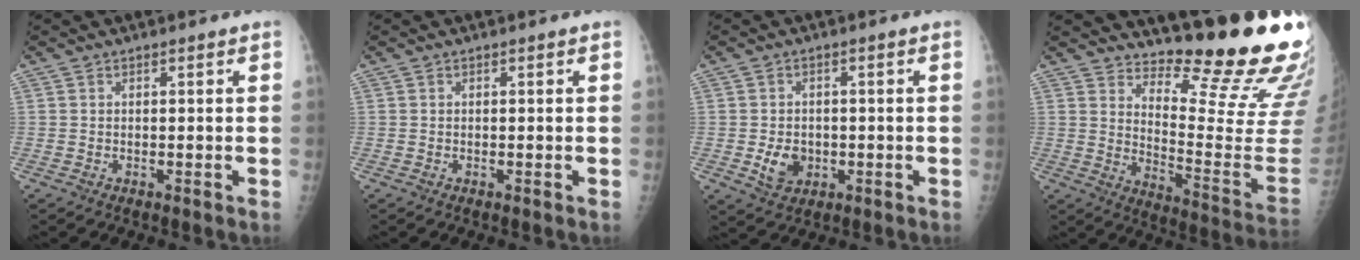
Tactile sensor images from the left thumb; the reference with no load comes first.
{"total": 0.0}
{"total": 5.2, "force": [-1.1, 4.0, 3.1], "torque": [-0.039, 0.002, -0.012]}
{"total": 20.1, "force": [16.8, 2.8, 10.7], "torque": [-0.119, -0.181, 0.231]}